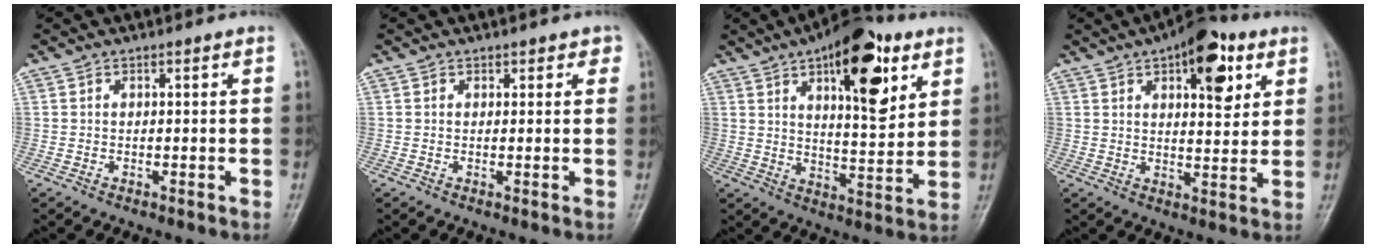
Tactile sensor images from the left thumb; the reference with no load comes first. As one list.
[{"total": 1.7, "force": [0.9, 1.2, 0.9], "torque": [0.011, -0.001, 0.006]}, {"total": 17.9, "force": [8.4, 7.3, 14.0], "torque": [-0.167, -0.031, 0.125]}, {"total": 12.7, "force": [5.8, 5.7, 9.7], "torque": [-0.102, -0.017, 0.077]}]